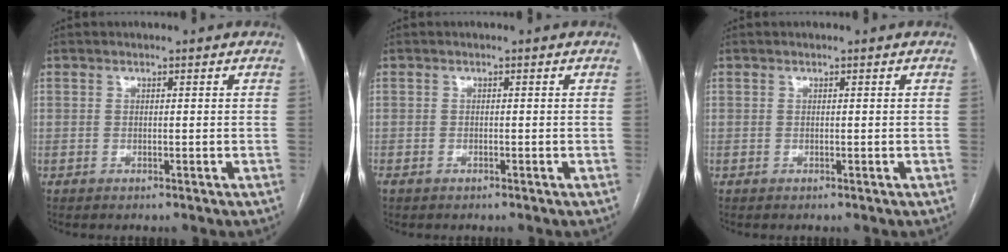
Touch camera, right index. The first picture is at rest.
{"total": 0.7, "force": [-0.6, 0.3, 0.3], "torque": [-0.010, -0.001, -0.010]}
{"total": 0.0}